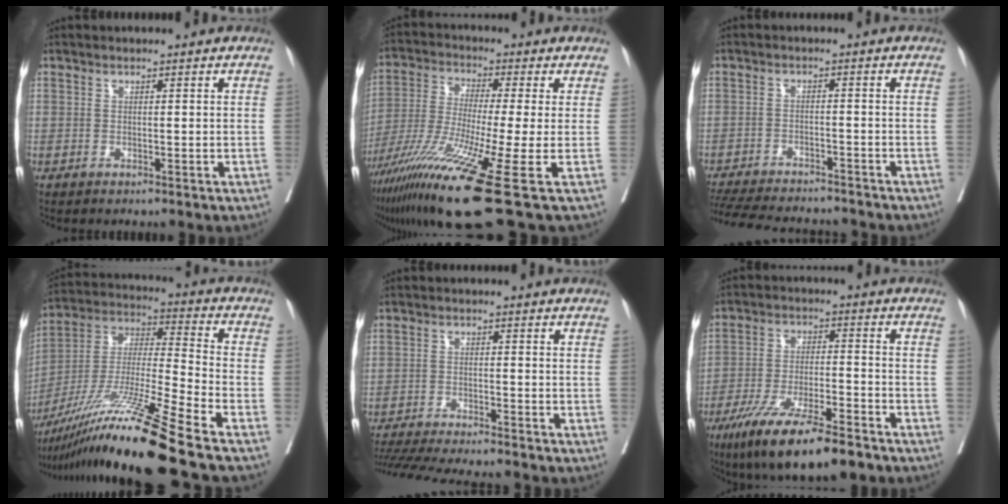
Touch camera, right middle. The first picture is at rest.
{"total": 16.9, "force": [-8.9, -1.2, 14.3], "torque": [-0.259, -0.046, -0.164]}
{"total": 16.1, "force": [-14.6, 3.2, 5.9], "torque": [-0.140, -0.018, -0.209]}
{"total": 22.4, "force": [-16.3, -1.8, 15.2], "torque": [-0.301, -0.037, -0.304]}
{"total": 14.5, "force": [-13.2, 0.8, 6.1], "torque": [-0.100, -0.021, -0.197]}
{"total": 14.9, "force": [-10.4, 2.7, 10.3], "torque": [-0.179, -0.031, -0.178]}